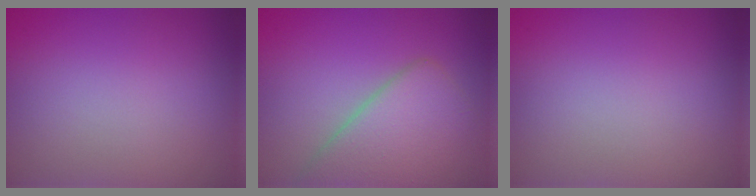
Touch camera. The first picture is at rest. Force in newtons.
{"total": 6.1, "press": 6.1, "slide": 0.1}
{"total": 0.0}